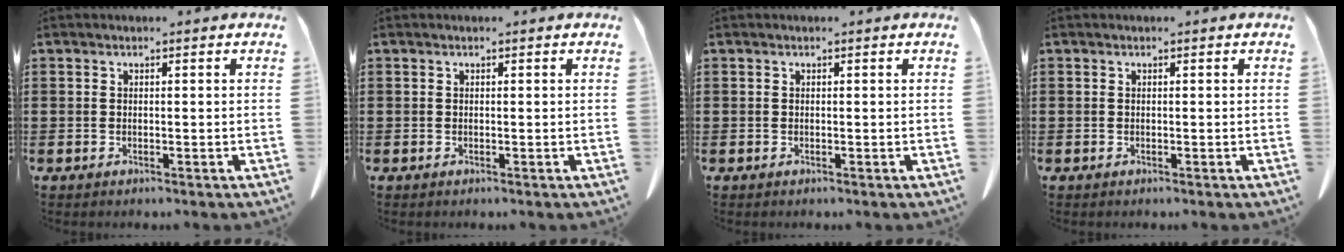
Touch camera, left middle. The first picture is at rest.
{"total": 0.0}
{"total": 0.0}
{"total": 0.0}